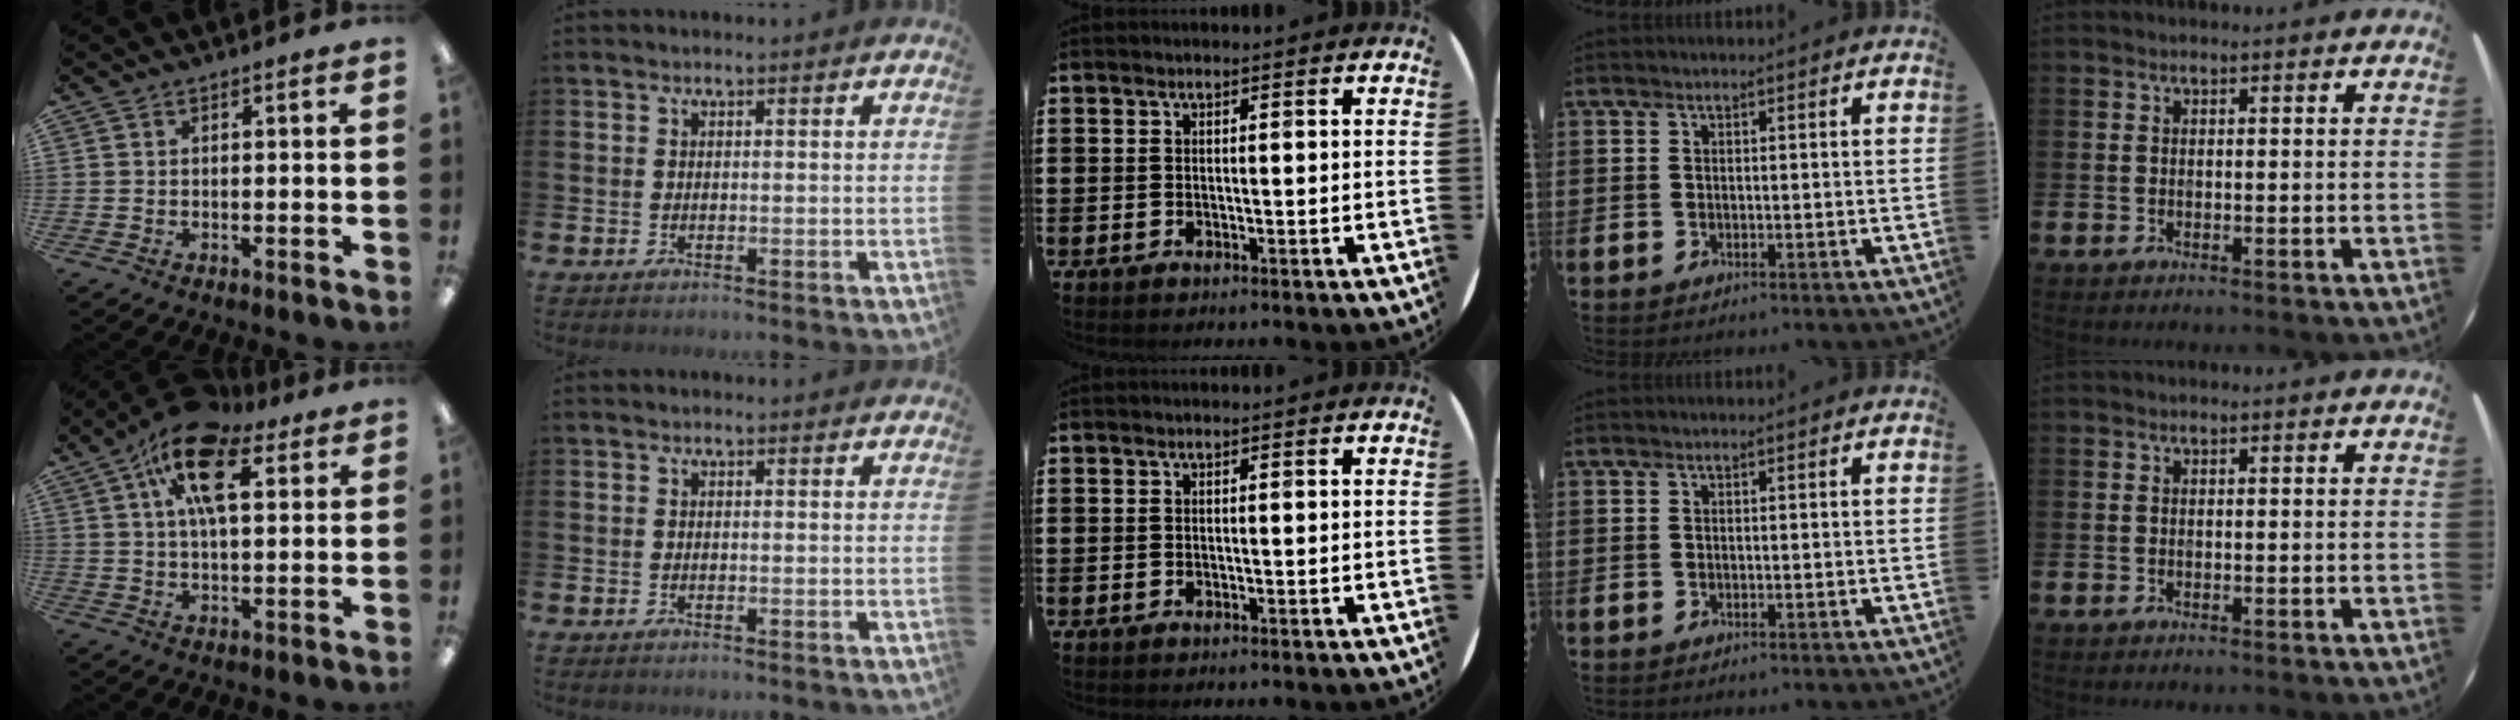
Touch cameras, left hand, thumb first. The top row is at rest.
{"thumb": {"total": 17.5, "force": [8.5, 8.3, 12.8], "torque": [-0.222, -0.018, 0.143]}}